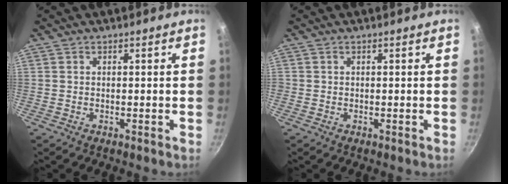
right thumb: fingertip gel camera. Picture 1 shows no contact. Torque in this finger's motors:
{"motor_torque": [1.68, 1.70, 0.41, -0.02, 0.54]}